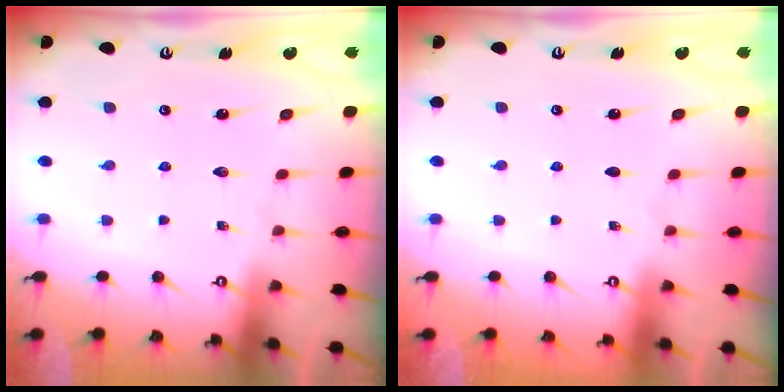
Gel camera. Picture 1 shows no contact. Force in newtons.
{"total": 0.0}